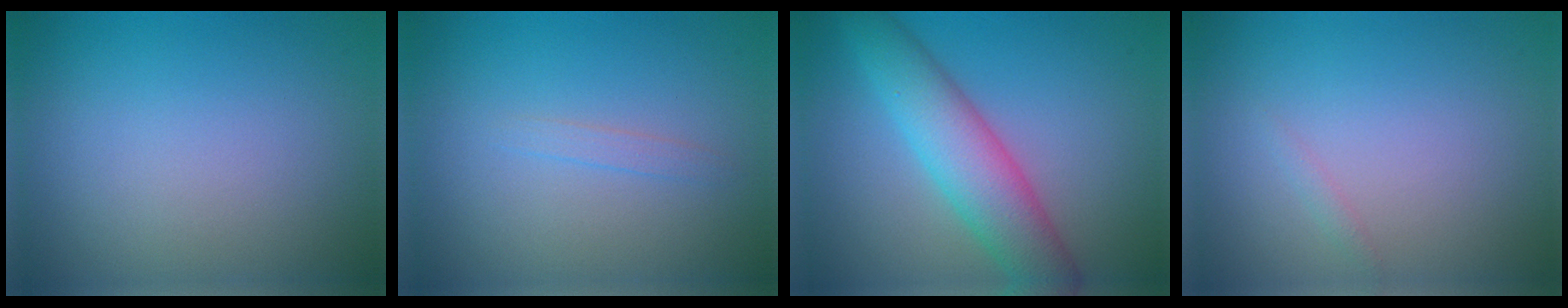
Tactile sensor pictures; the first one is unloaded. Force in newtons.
{"total": 0.8, "press": 0.8, "slide": 0.0}
{"total": 6.2, "press": 6.2, "slide": 0.2}
{"total": 0.6, "press": 0.6, "slide": 0.1}